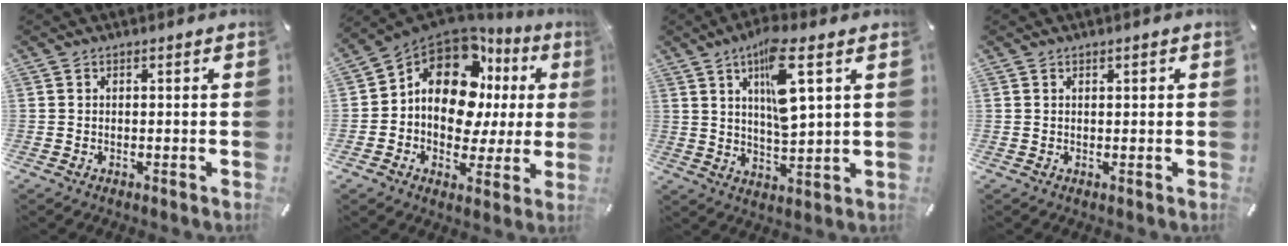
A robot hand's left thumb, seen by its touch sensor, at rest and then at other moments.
{"total": 15.7, "force": [5.3, 10.7, 10.2], "torque": [-0.175, -0.043, 0.090]}
{"total": 12.5, "force": [5.3, 3.5, 10.7], "torque": [-0.173, -0.015, 0.084]}
{"total": 0.8, "force": [0.4, 0.4, 0.6], "torque": [-0.012, 0.003, 0.006]}